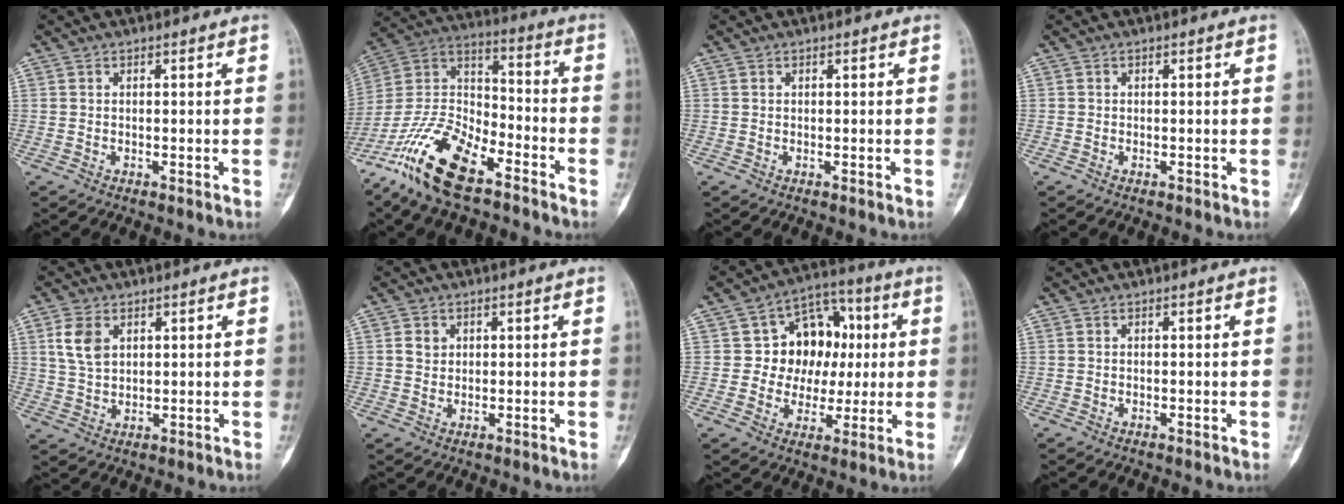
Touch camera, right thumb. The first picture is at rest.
{"total": 18.5, "force": [-12.3, 7.2, 11.8], "torque": [-0.231, 0.068, -0.234]}
{"total": 0.0}
{"total": 0.0}
{"total": 6.0, "force": [2.2, 4.0, 3.9], "torque": [-0.067, -0.003, 0.050]}
{"total": 2.5, "force": [0.7, 2.2, 1.1], "torque": [-0.008, -0.002, 0.014]}
{"total": 13.5, "force": [1.7, 11.1, 7.5], "torque": [-0.048, 0.021, 0.026]}
{"total": 0.0}